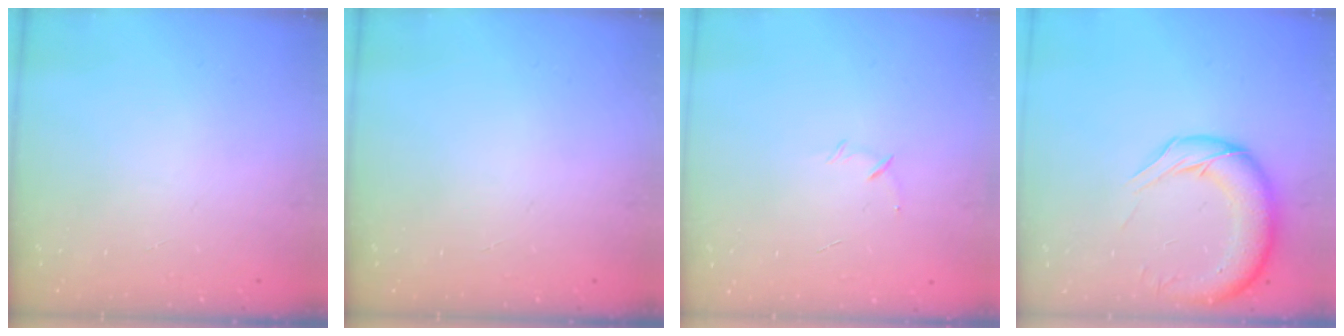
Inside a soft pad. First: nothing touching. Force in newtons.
{"total": 0.0}
{"total": 5.0, "press": 4.8, "slide": 1.3}
{"total": 13.8, "press": 13.4, "slide": 3.5}